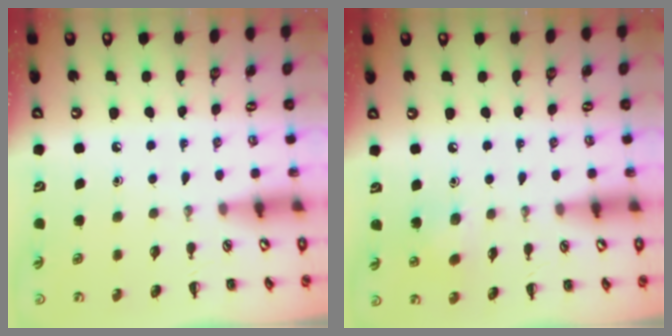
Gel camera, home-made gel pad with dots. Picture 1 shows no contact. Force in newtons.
{"total": 5.4, "press": 5.3, "slide": 1.1}